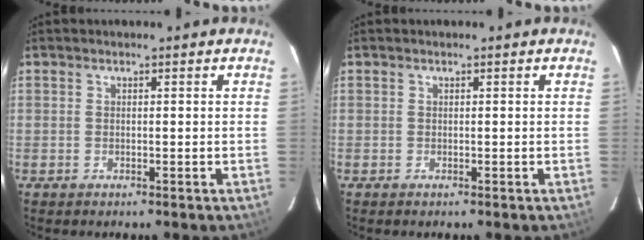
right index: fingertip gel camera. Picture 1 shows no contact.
{"total": 0.0}